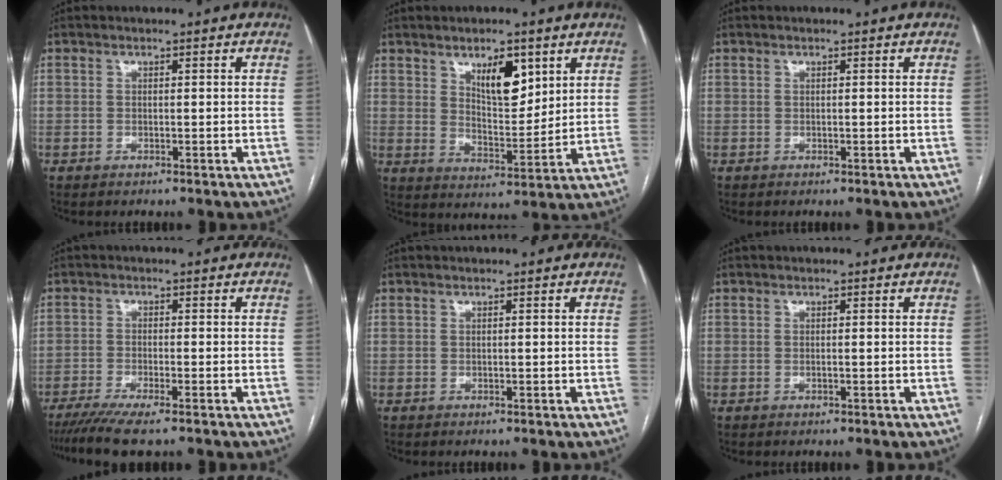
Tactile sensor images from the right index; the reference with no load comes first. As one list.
[{"total": 8.1, "force": [4.3, 3.2, 6.0], "torque": [-0.099, -0.004, 0.076]}, {"total": 0.0}, {"total": 7.0, "force": [-5.5, 0.4, 4.4], "torque": [-0.068, -0.016, -0.091]}, {"total": 0.0}, {"total": 0.0}]